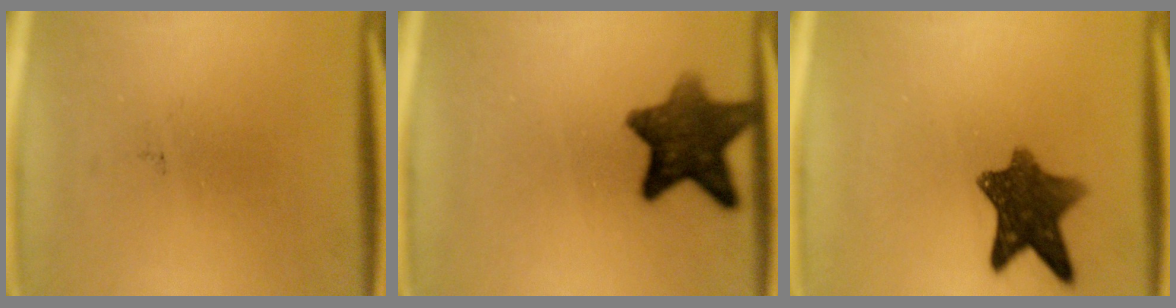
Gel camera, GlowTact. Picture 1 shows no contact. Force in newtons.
{"total": 10.0}
{"total": 9.3}